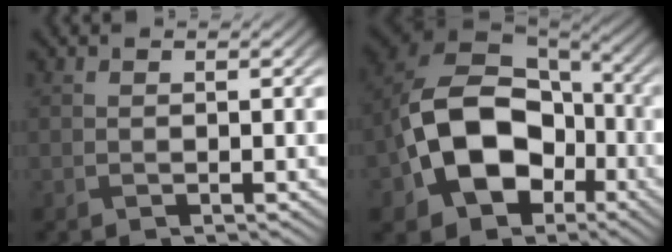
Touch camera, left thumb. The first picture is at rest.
{"total": 15.0, "force": [-4.1, 10.9, 9.4], "torque": [-0.209, -0.029, -0.071]}